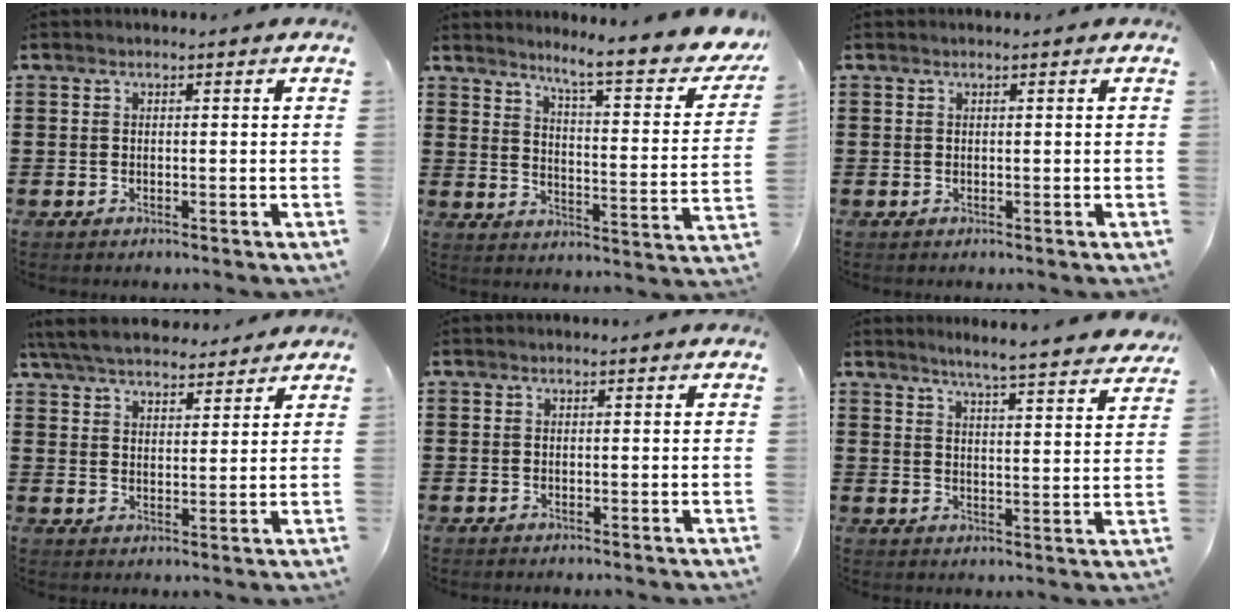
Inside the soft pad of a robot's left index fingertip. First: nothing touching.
{"total": 6.9, "force": [5.5, -0.6, 4.1], "torque": [-0.077, -0.052, 0.080]}
{"total": 0.0}
{"total": 6.1, "force": [5.7, 1.2, 1.7], "torque": [-0.053, -0.015, 0.105]}
{"total": 0.0}
{"total": 4.5, "force": [4.1, -1.0, 1.6], "torque": [-0.046, -0.031, 0.068]}